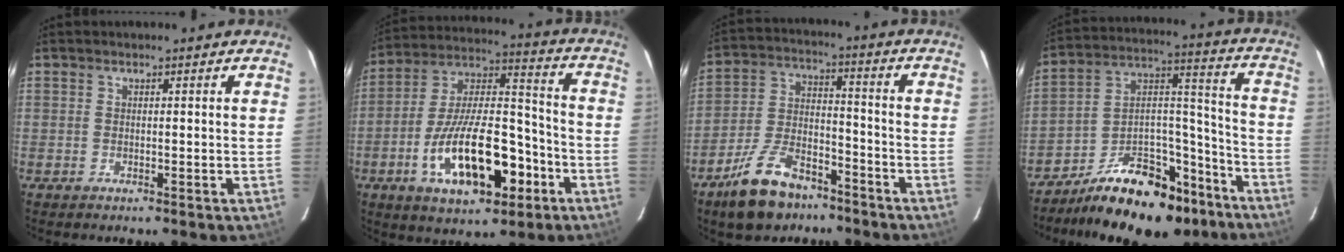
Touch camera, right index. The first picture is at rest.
{"total": 20.3, "force": [-8.1, 8.8, 16.4], "torque": [-0.298, 0.010, -0.126]}
{"total": 13.9, "force": [-9.8, 6.6, 7.4], "torque": [-0.157, 0.009, -0.165]}
{"total": 25.6, "force": [-17.8, 12.2, 13.7], "torque": [-0.227, 0.064, -0.256]}